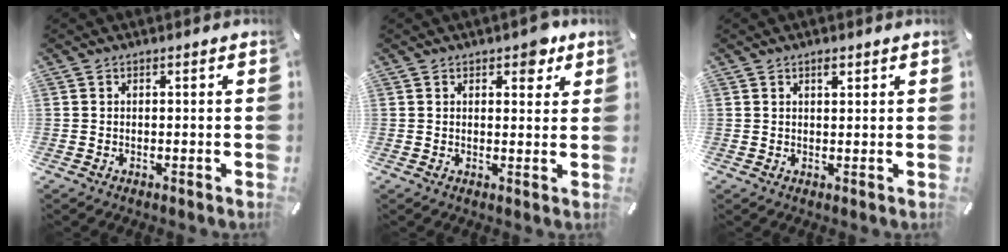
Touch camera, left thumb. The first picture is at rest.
{"total": 4.4, "force": [2.8, 2.5, 2.2], "torque": [-0.012, -0.012, 0.041]}
{"total": 1.7, "force": [1.1, 0.6, 1.1], "torque": [-0.016, -0.004, 0.019]}